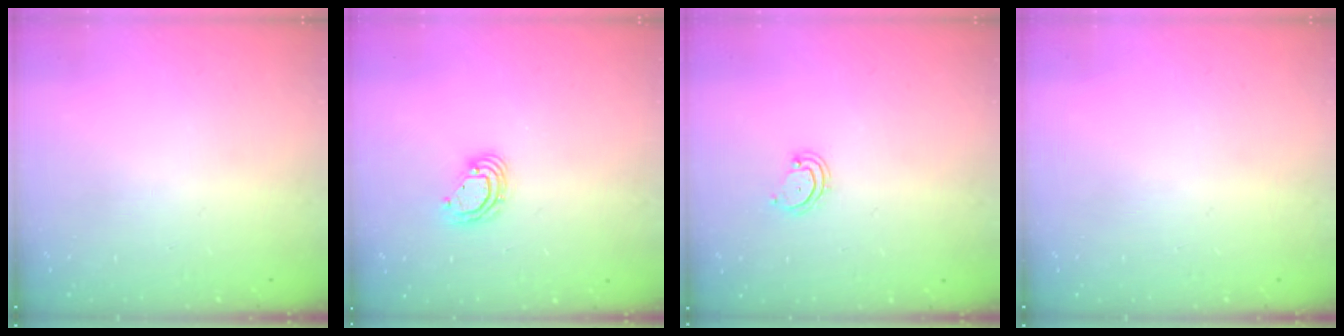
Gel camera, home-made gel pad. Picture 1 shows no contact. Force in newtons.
{"total": 6.6, "press": 6.6, "slide": 0.9}
{"total": 3.8, "press": 3.8, "slide": 0.4}
{"total": 0.0}